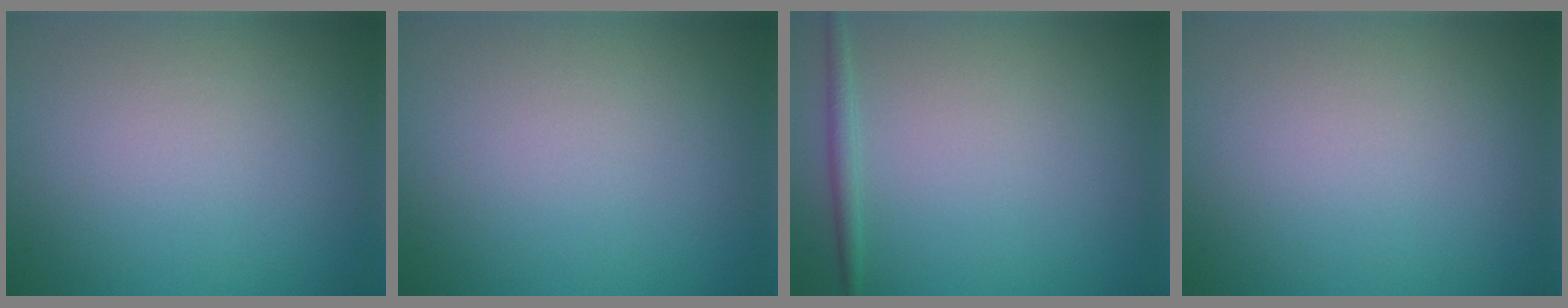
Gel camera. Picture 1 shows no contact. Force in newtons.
{"total": 0.0}
{"total": 1.3, "press": 1.3, "slide": 0.1}
{"total": 0.0}